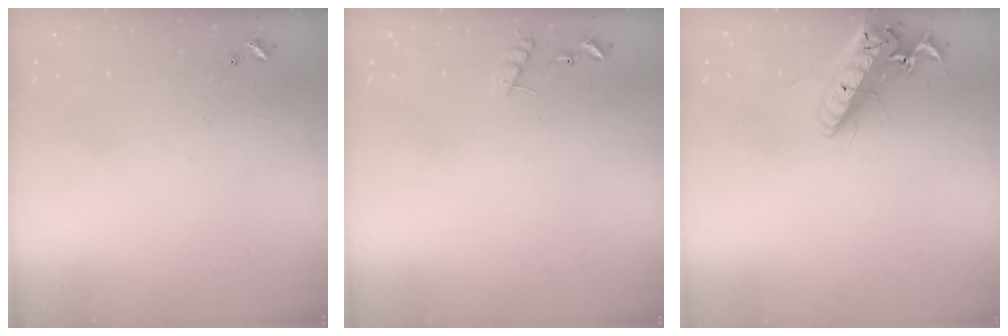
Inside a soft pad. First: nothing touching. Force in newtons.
{"total": 6.7, "press": 6.7, "slide": 0.4}
{"total": 19.7, "press": 19.5, "slide": 2.7}